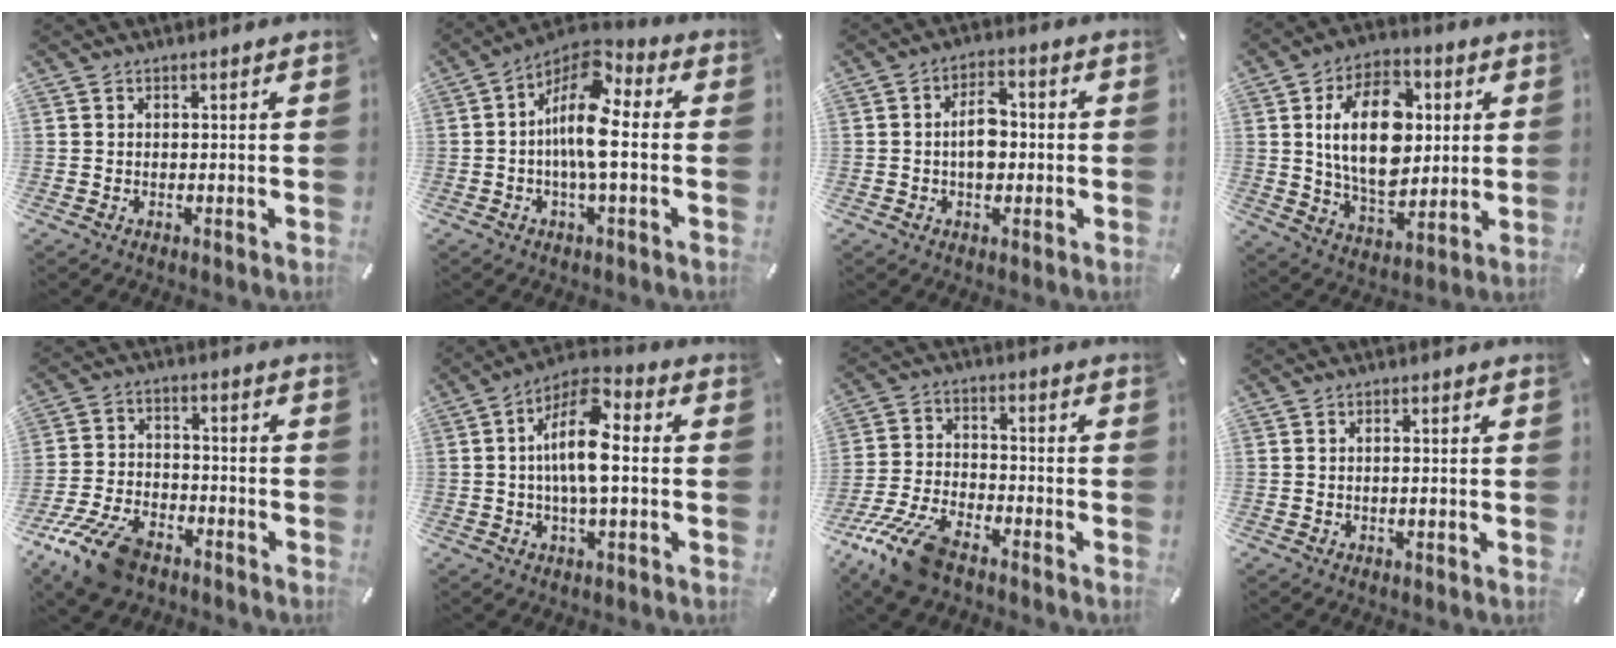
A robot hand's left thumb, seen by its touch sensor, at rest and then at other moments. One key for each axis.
{"total": 12.7, "fx": 0.1, "fy": 4.6, "fz": 11.8, "tx": -0.239, "ty": -0.013, "tz": 0.001}
{"total": 6.7, "fx": -0.6, "fy": 4.0, "fz": 5.3, "tx": -0.086, "ty": 0.005, "tz": -0.015}
{"total": 18.2, "fx": 3.0, "fy": 11.9, "fz": 13.5, "tx": -0.257, "ty": 0.005, "tz": 0.047}
{"total": 12.5, "fx": -8.4, "fy": 6.4, "fz": 6.7, "tx": -0.130, "ty": 0.045, "tz": -0.153}
{"total": 12.4, "fx": 0.1, "fy": 4.6, "fz": 11.5, "tx": -0.228, "ty": 0.005, "tz": 0.000}
{"total": 12.4, "fx": -9.0, "fy": 4.7, "fz": 7.1, "tx": -0.154, "ty": 0.034, "tz": -0.169}
{"total": 0.9, "fx": -0.1, "fy": 0.1, "fz": 0.9, "tx": -0.016, "ty": -0.003, "tz": -0.001}